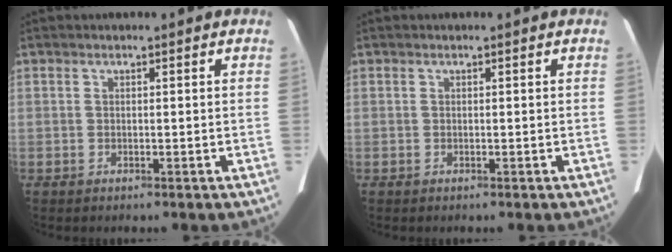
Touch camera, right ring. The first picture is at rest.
{"total": 0.0}